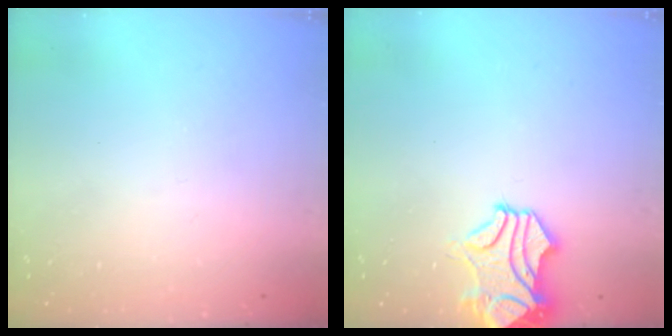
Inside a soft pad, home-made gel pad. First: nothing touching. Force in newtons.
{"total": 1.7, "press": 1.1, "slide": 1.2}